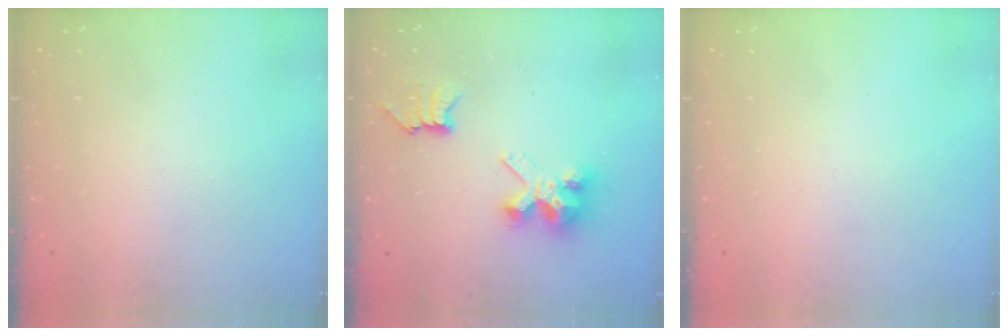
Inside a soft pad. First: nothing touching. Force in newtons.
{"total": 7.6, "press": 7.6, "slide": 0.2}
{"total": 0.0}